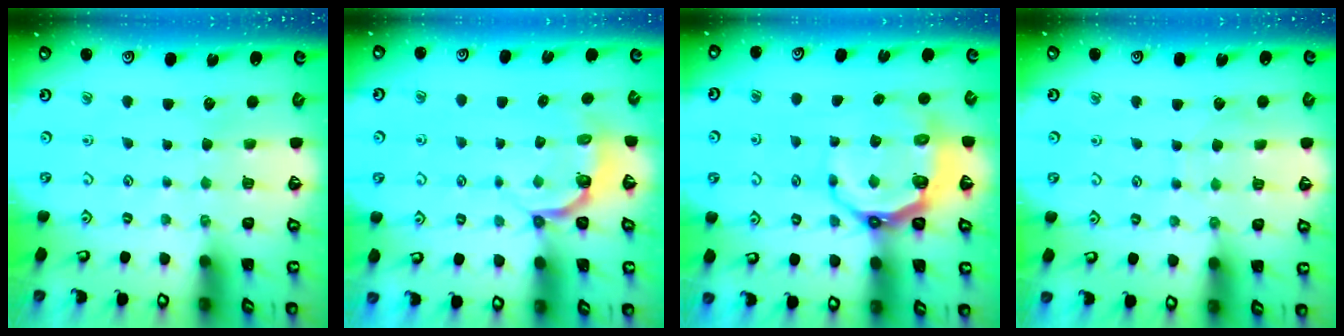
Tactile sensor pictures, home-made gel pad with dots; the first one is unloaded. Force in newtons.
{"total": 4.8, "press": 3.7, "slide": 3.0}
{"total": 8.8, "press": 7.9, "slide": 3.9}
{"total": 3.8, "press": 3.8, "slide": 0.4}